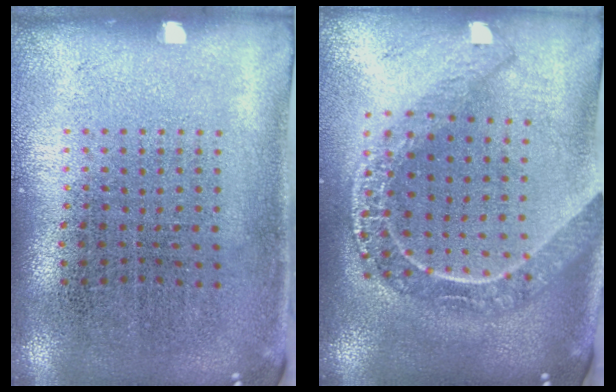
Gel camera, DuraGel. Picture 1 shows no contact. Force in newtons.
{"total": 2.1, "press": 1.8, "slide": 1.1}